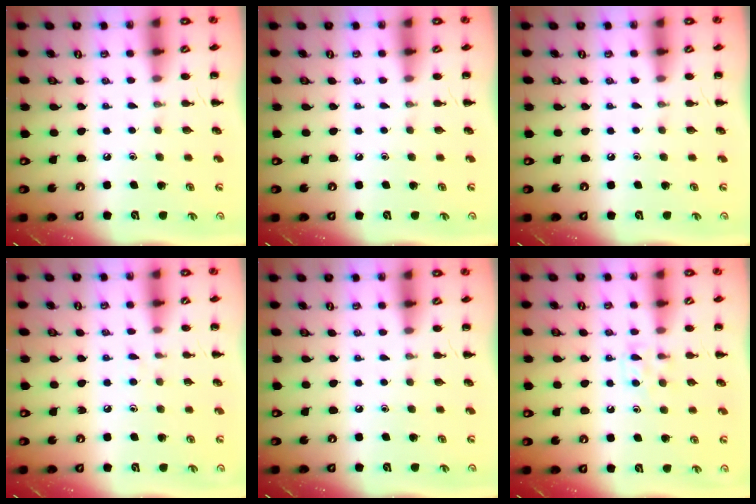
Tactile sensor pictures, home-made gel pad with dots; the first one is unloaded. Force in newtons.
{"total": 0.0}
{"total": 0.0}
{"total": 3.5, "press": 3.1, "slide": 1.6}
{"total": 0.0}
{"total": 4.7, "press": 4.4, "slide": 1.5}